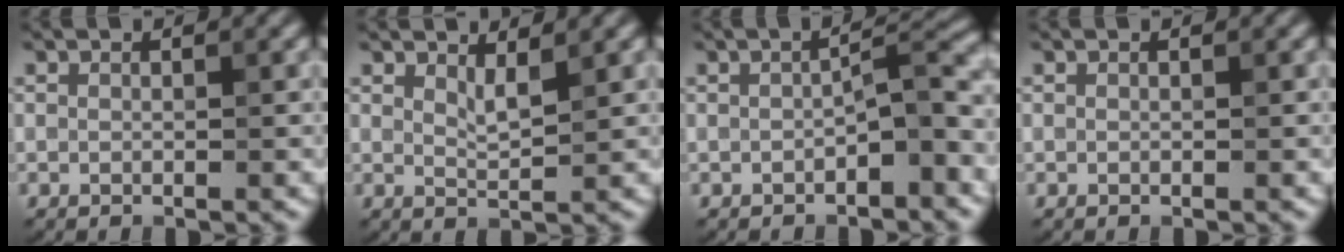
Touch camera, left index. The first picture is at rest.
{"total": 1.7, "force": [1.2, 0.2, 1.1], "torque": [-0.025, -0.004, 0.023]}
{"total": 3.6, "force": [-1.3, 1.2, 3.2], "torque": [-0.048, 0.016, -0.024]}
{"total": 0.0}